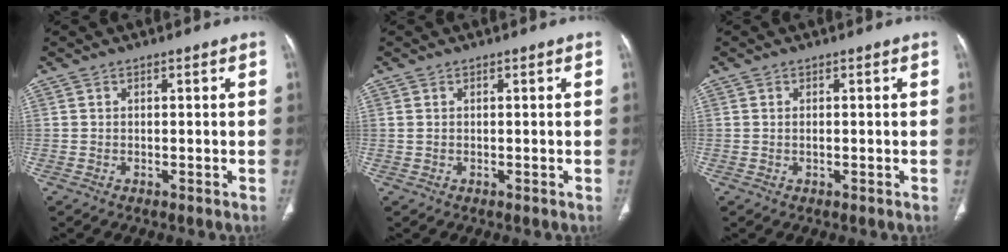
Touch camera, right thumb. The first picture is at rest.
{"total": 0.6, "force": [0.2, 0.4, 0.4], "torque": [-0.010, 0.009, 0.008]}
{"total": 0.7, "force": [0.0, 0.3, 0.6], "torque": [-0.015, 0.005, 0.003]}